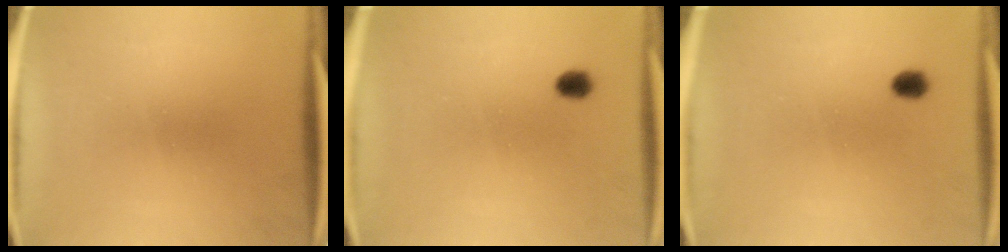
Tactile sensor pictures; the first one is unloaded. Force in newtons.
{"total": 2.7}
{"total": 2.7}